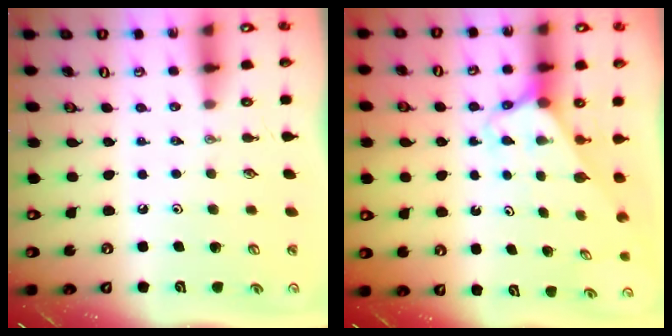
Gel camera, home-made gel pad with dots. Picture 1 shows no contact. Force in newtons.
{"total": 2.7, "press": 2.7, "slide": 0.1}